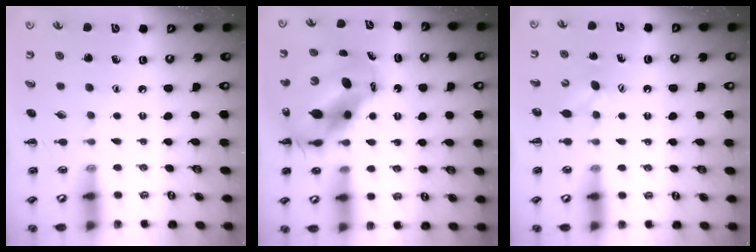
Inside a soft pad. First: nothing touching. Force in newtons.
{"total": 12.1, "press": 11.7, "slide": 3.1}
{"total": 4.7, "press": 4.6, "slide": 1.1}